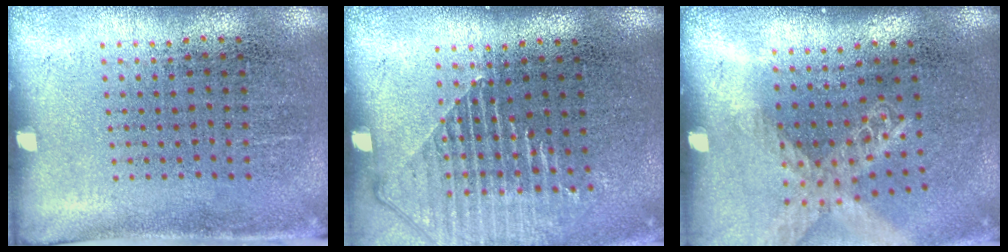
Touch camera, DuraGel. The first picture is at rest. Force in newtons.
{"total": 1.5, "press": 1.3, "slide": 0.6}
{"total": 1.5, "press": 1.3, "slide": 0.8}